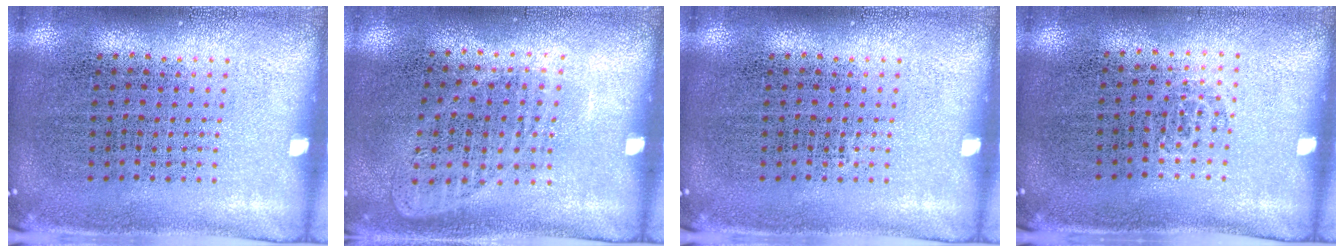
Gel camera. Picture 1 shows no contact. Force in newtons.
{"total": 0.9, "press": 0.9, "slide": 0.3}
{"total": 0.0}
{"total": 0.6, "press": 0.4, "slide": 0.5}